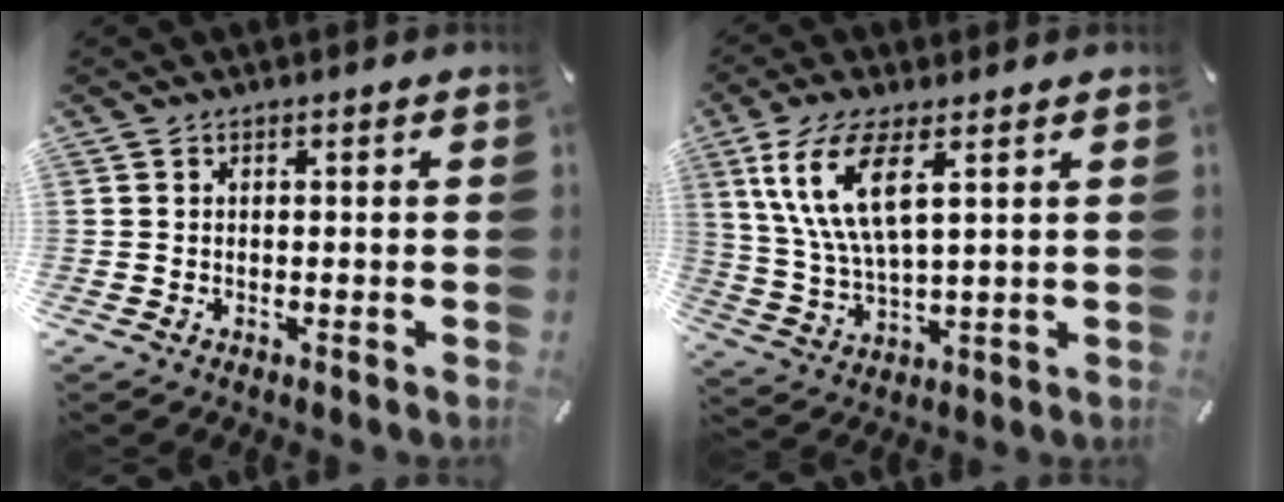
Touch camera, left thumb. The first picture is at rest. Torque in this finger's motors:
{"motor_torque": [1.04, 1.34, 1.43, -1.34, 0.33]}